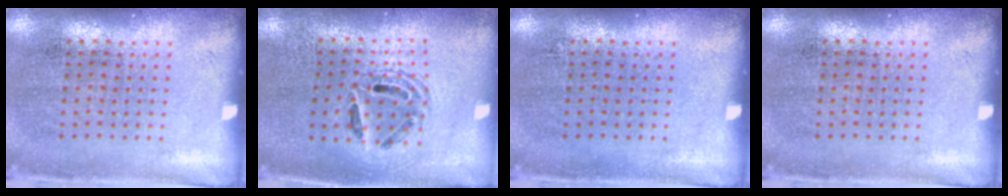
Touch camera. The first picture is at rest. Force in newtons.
{"total": 1.3, "press": 1.2, "slide": 0.6}
{"total": 0.0}
{"total": 0.0}